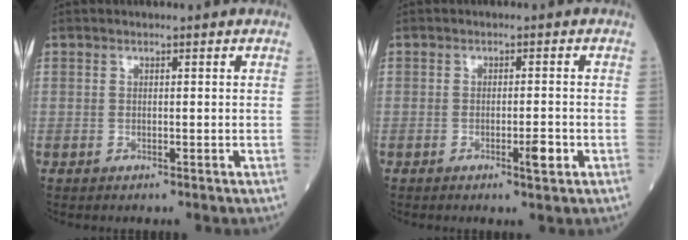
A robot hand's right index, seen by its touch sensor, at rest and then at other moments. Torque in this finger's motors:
{"motor_torque": [0.29, -0.10, 0.11, 0.00]}